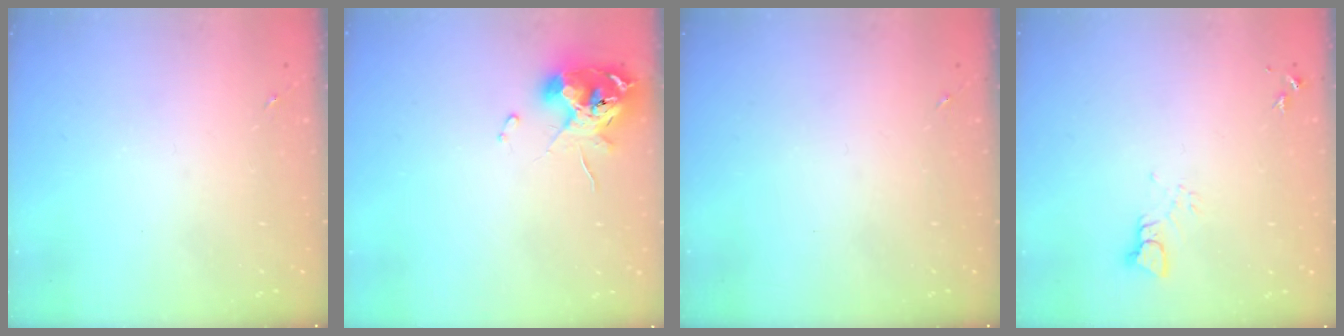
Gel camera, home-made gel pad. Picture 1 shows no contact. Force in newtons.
{"total": 10.9, "press": 10.8, "slide": 1.6}
{"total": 0.0}
{"total": 3.4, "press": 3.4, "slide": 0.1}